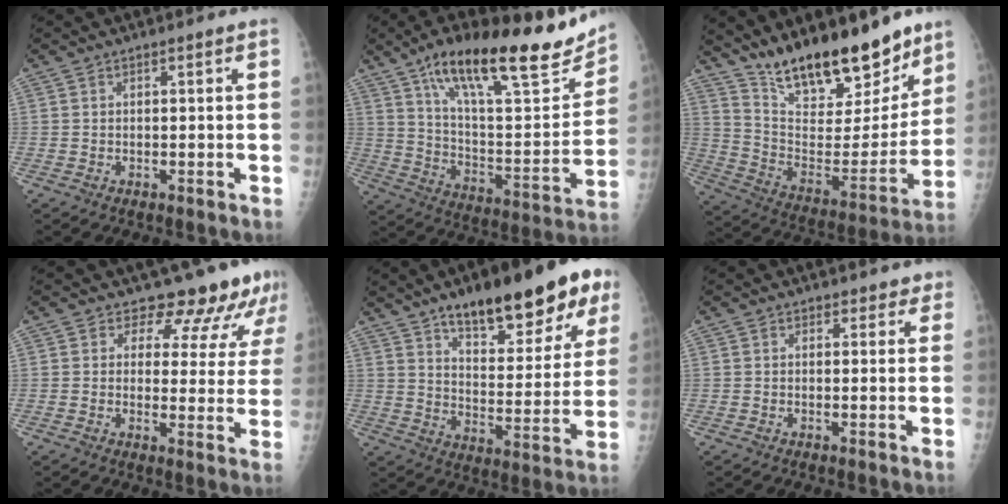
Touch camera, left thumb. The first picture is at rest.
{"total": 27.5, "force": [18.2, 8.0, 19.0], "torque": [-0.260, -0.051, 0.295]}
{"total": 23.5, "force": [17.9, 8.4, 12.8], "torque": [-0.163, -0.091, 0.300]}
{"total": 10.8, "force": [9.3, 5.1, 2.1], "torque": [0.022, -0.055, 0.093]}
{"total": 22.9, "force": [14.4, 7.8, 16.1], "torque": [-0.182, -0.050, 0.215]}
{"total": 1.9, "force": [1.4, 1.3, 0.0], "torque": [0.024, -0.006, 0.007]}